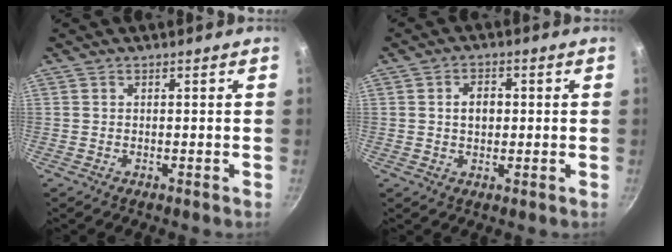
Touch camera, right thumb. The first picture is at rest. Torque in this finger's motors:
{"motor_torque": [-0.56, 0.57, 0.18, -0.03, 0.01]}